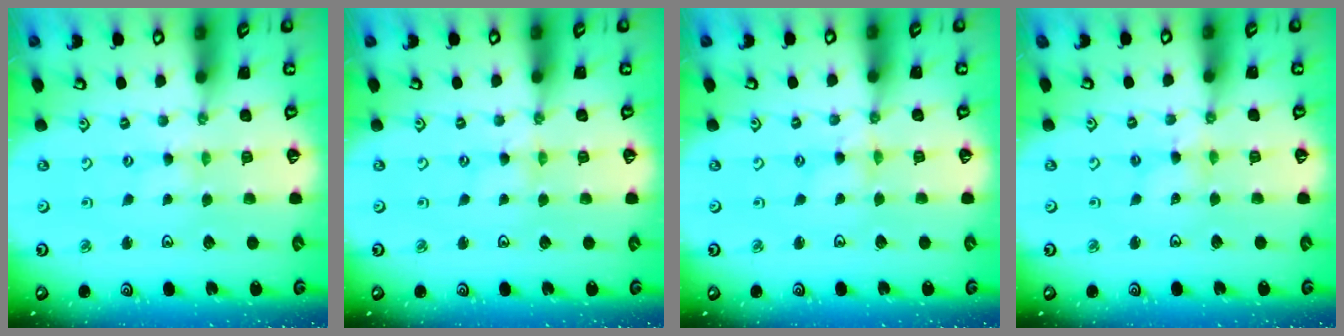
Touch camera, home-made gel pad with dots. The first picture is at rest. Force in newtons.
{"total": 0.0}
{"total": 1.1, "press": 1.1, "slide": 0.2}
{"total": 2.6, "press": 2.6, "slide": 0.2}